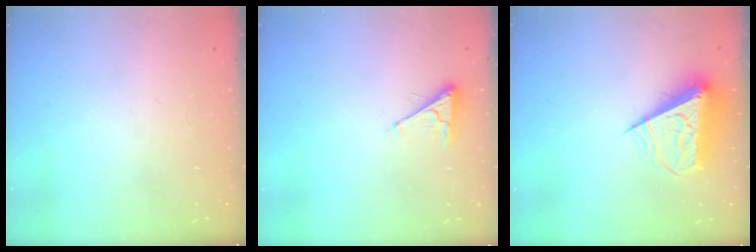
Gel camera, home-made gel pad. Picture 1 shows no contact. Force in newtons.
{"total": 2.8, "press": 2.8, "slide": 0.4}
{"total": 10.3, "press": 10.3, "slide": 0.8}